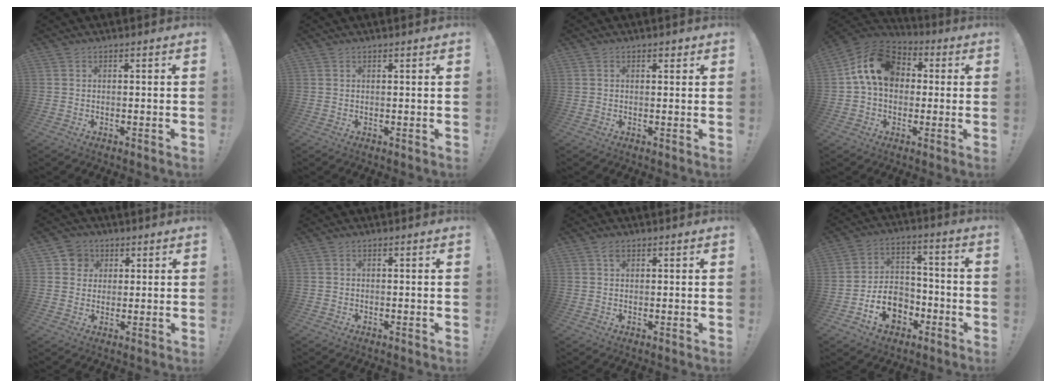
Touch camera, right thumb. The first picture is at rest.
{"total": 0.6, "force": [0.6, -0.1, 0.1], "torque": [0.006, -0.003, 0.010]}
{"total": 1.1, "force": [0.8, 0.7, 0.5], "torque": [0.004, -0.005, 0.013]}
{"total": 15.8, "force": [3.5, 11.8, 9.9], "torque": [-0.157, 0.012, 0.070]}
{"total": 5.1, "force": [2.0, 4.6, 1.0], "torque": [-0.012, -0.007, 0.037]}
{"total": 0.0}
{"total": 1.5, "force": [0.8, 1.1, 0.7], "torque": [-0.013, 0.002, 0.014]}
{"total": 12.6, "force": [-5.8, 9.5, 5.9], "torque": [-0.083, 0.041, -0.099]}